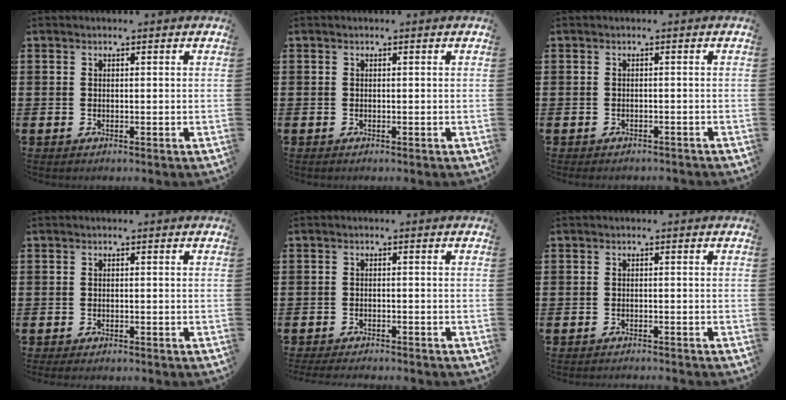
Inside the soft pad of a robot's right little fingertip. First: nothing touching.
{"total": 0.0}
{"total": 0.7, "force": [-0.7, 0.1, 0.0], "torque": [-0.003, -0.002, -0.015]}
{"total": 0.6, "force": [-0.5, 0.1, 0.3], "torque": [-0.006, -0.002, -0.011]}
{"total": 1.4, "force": [-1.4, 0.0, 0.2], "torque": [-0.005, 0.001, -0.027]}
{"total": 0.7, "force": [-0.7, -0.1, -0.1], "torque": [0.001, -0.001, -0.014]}